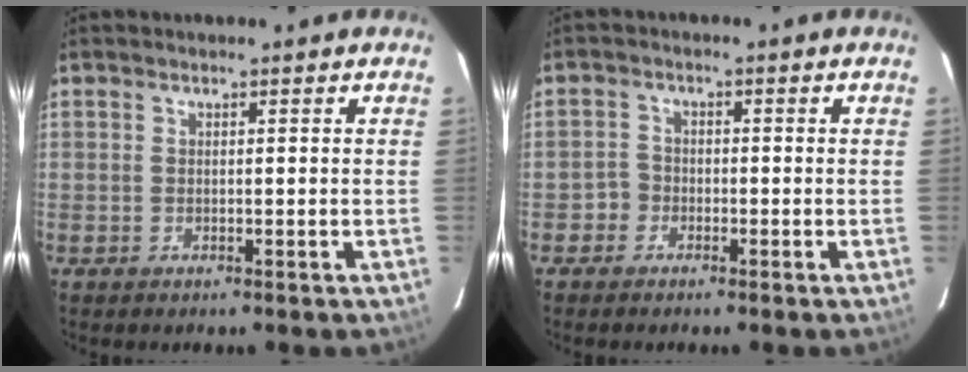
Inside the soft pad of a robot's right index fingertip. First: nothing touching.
{"total": 2.4, "force": [-1.5, 1.9, -0.1], "torque": [-0.001, 0.009, -0.029]}